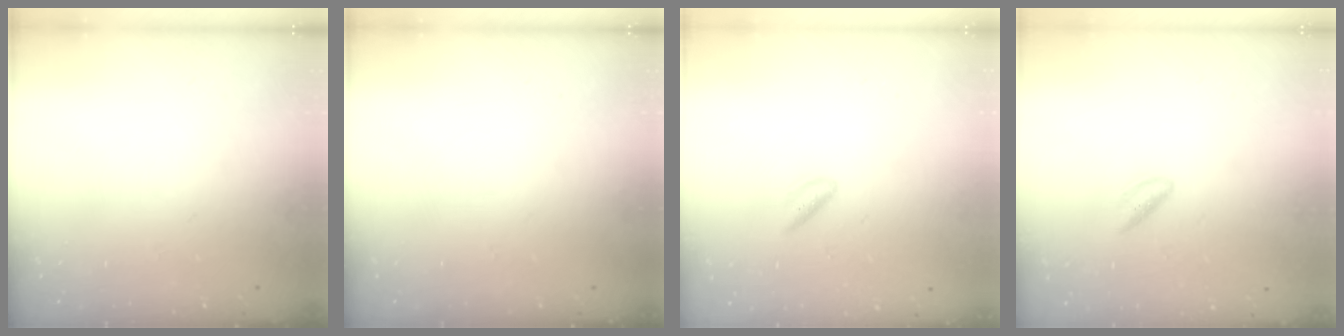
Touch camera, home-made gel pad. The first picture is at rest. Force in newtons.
{"total": 0.0}
{"total": 2.5, "press": 2.2, "slide": 1.3}
{"total": 3.1, "press": 2.6, "slide": 1.7}